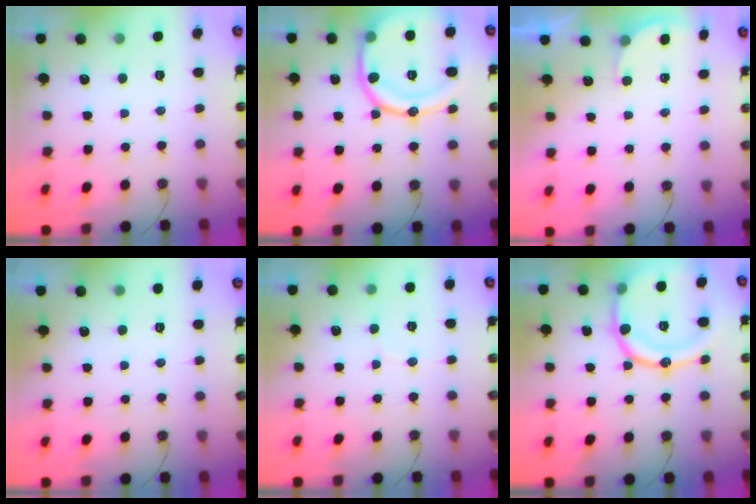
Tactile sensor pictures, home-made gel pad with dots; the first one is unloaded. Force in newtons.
{"total": 18.7, "press": 18.6, "slide": 1.8}
{"total": 2.3, "press": 2.1, "slide": 0.8}
{"total": 1.5, "press": 0.2, "slide": 1.5}
{"total": 4.1, "press": 3.8, "slide": 1.7}
{"total": 18.3, "press": 18.3, "slide": 1.1}